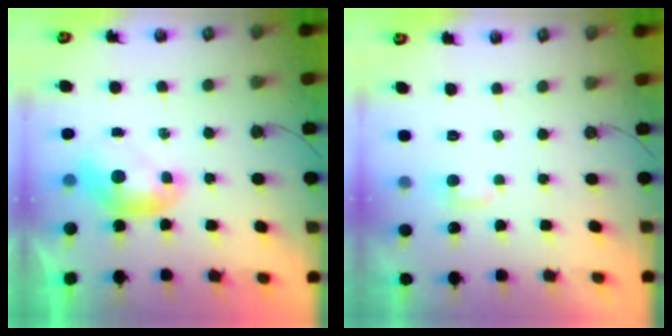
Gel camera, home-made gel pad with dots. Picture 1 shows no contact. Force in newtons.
{"total": 2.0, "press": 2.0, "slide": 0.4}